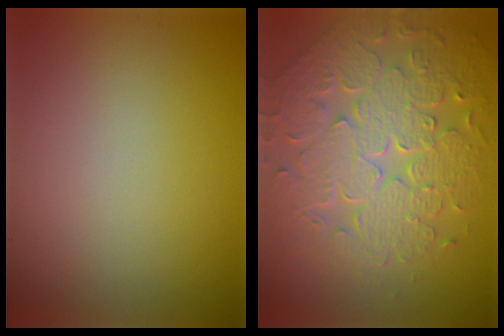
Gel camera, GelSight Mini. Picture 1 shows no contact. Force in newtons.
{"total": 9.3, "press": 6.7, "slide": 6.4}